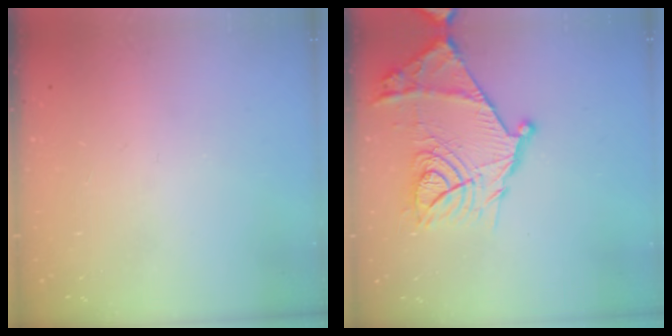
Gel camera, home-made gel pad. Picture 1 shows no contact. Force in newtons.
{"total": 23.5, "press": 23.5, "slide": 1.5}